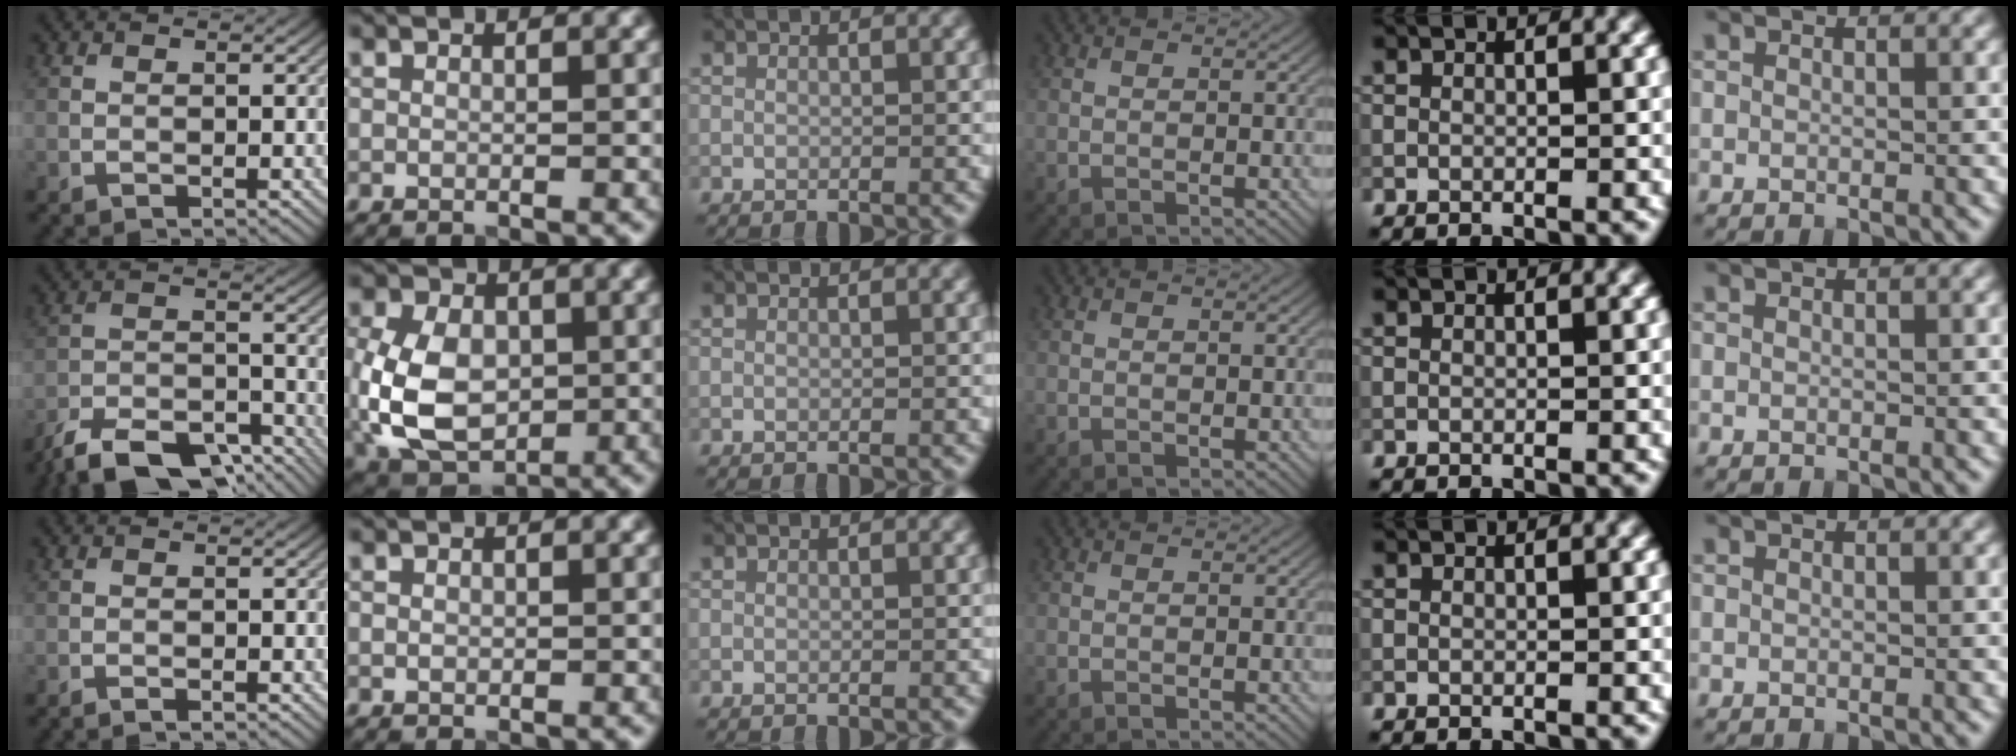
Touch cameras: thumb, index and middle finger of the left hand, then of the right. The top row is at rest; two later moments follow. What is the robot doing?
{"motion": "lift_and_place", "object": "coin"}